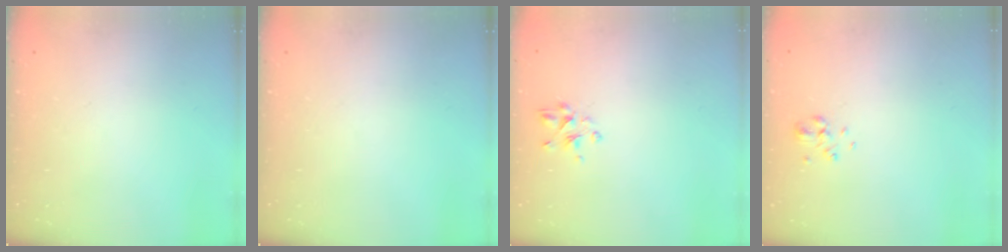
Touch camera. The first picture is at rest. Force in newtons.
{"total": 0.0}
{"total": 3.0, "press": 2.7, "slide": 1.2}
{"total": 3.1, "press": 2.8, "slide": 1.5}